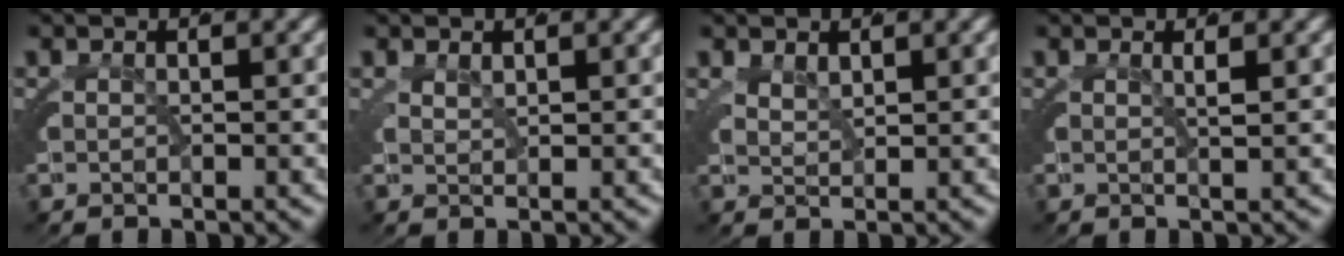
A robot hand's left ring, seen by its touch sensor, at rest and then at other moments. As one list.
[{"total": 0.6, "force": [0.5, 0.1, -0.2], "torque": [0.003, -0.001, 0.010]}, {"total": 1.1, "force": [0.8, 0.7, 0.0], "torque": [-0.006, -0.004, 0.015]}, {"total": 0.9, "force": [0.3, -0.7, 0.3], "torque": [0.003, -0.003, 0.009]}]